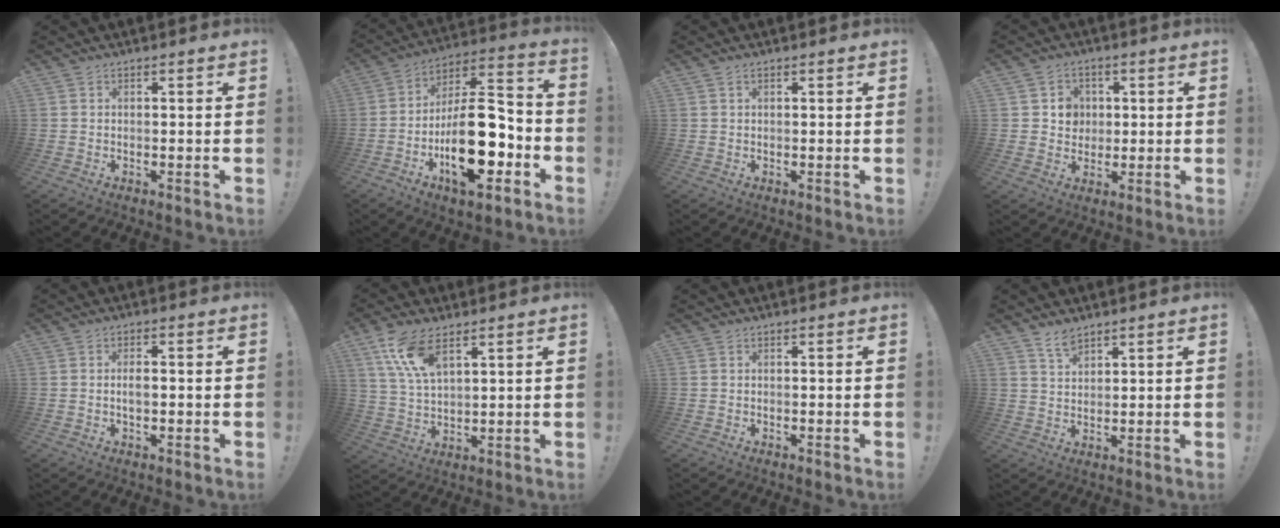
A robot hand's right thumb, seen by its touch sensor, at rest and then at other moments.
{"total": 22.8, "force": [-7.3, 10.1, 19.1], "torque": [-0.317, 0.045, -0.110]}
{"total": 0.7, "force": [0.4, 0.4, 0.5], "torque": [-0.012, 0.002, 0.008]}
{"total": 6.3, "force": [1.4, 6.0, 1.5], "torque": [-0.023, -0.005, 0.029]}
{"total": 2.3, "force": [-0.4, 1.0, 2.1], "torque": [-0.038, 0.005, -0.008]}
{"total": 10.9, "force": [6.8, 4.6, 7.2], "torque": [-0.149, -0.024, 0.128]}
{"total": 0.0}
{"total": 4.2, "force": [3.5, 1.6, 1.7], "torque": [-0.034, -0.019, 0.064]}